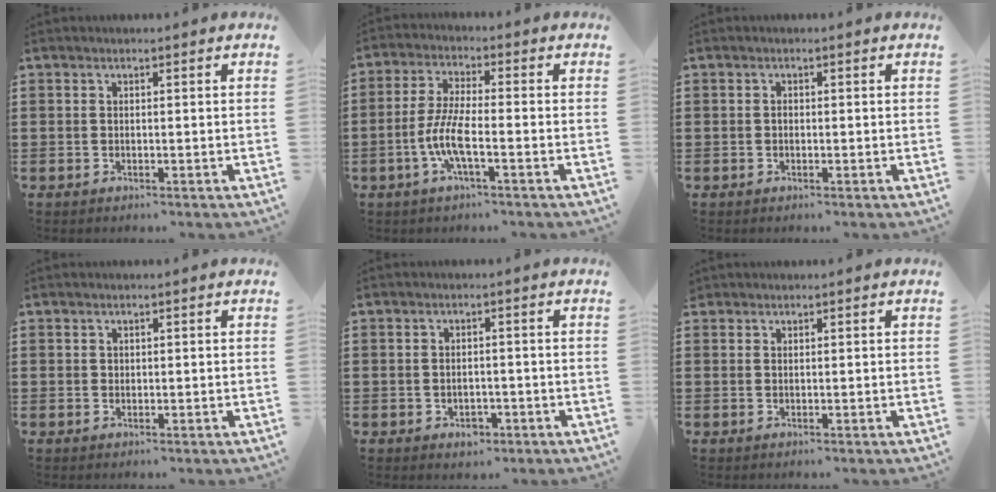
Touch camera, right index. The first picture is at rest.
{"total": 6.7, "force": [-2.6, 1.3, 6.1], "torque": [-0.146, -0.018, -0.057]}
{"total": 0.7, "force": [-0.2, 0.4, 0.4], "torque": [-0.011, 0.000, -0.004]}
{"total": 0.5, "force": [0.2, 0.5, 0.1], "torque": [-0.002, 0.004, 0.005]}
{"total": 2.1, "force": [-1.1, 1.3, 1.3], "torque": [-0.028, -0.003, -0.021]}
{"total": 0.5, "force": [0.4, 0.3, -0.2], "torque": [0.003, 0.003, 0.008]}